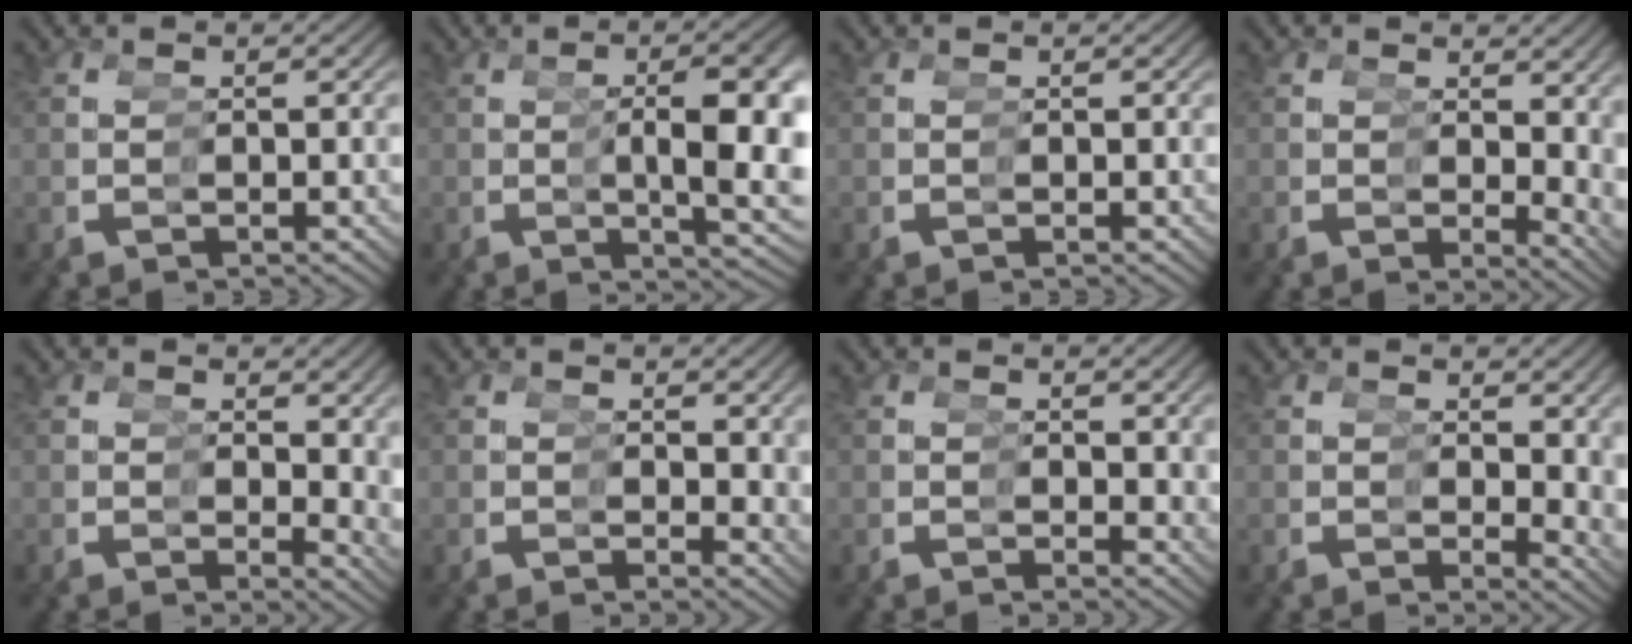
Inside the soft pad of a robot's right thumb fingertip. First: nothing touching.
{"total": 8.5, "force": [0.1, 2.9, 8.0], "torque": [-0.104, -0.005, 0.004]}
{"total": 0.0}
{"total": 3.2, "force": [1.0, 1.9, 2.4], "torque": [-0.007, -0.010, 0.013]}
{"total": 2.8, "force": [1.1, 1.6, 2.0], "torque": [0.000, -0.007, 0.013]}
{"total": 1.5, "force": [1.0, 0.7, 0.7], "torque": [0.009, 0.001, 0.009]}
{"total": 1.2, "force": [0.8, 0.6, 0.5], "torque": [0.007, 0.002, 0.007]}
{"total": 3.1, "force": [1.0, 1.8, 2.3], "torque": [-0.005, -0.008, 0.012]}